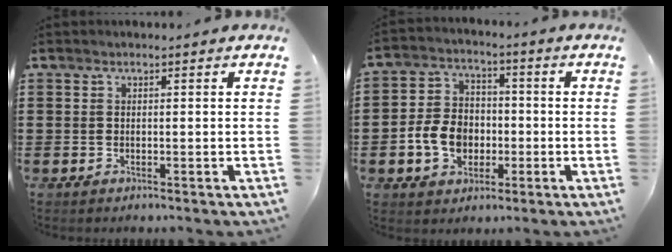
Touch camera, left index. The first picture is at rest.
{"total": 7.6, "force": [-2.0, 6.0, 4.1], "torque": [-0.094, 0.009, -0.041]}